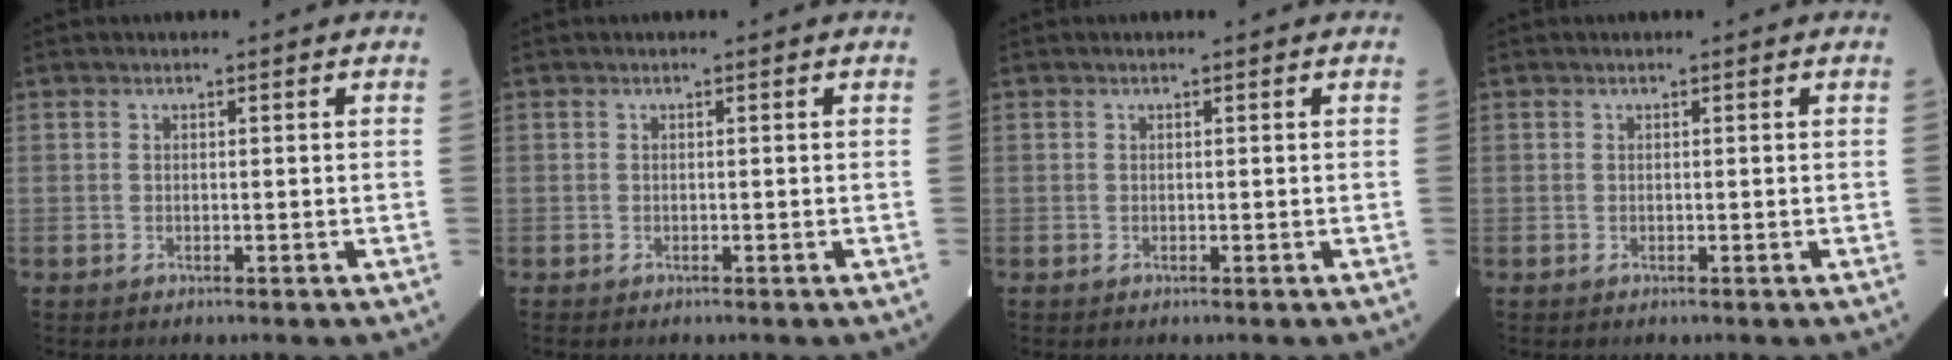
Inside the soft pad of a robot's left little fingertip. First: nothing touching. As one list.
[{"total": 0.0}, {"total": 0.0}, {"total": 0.0}]